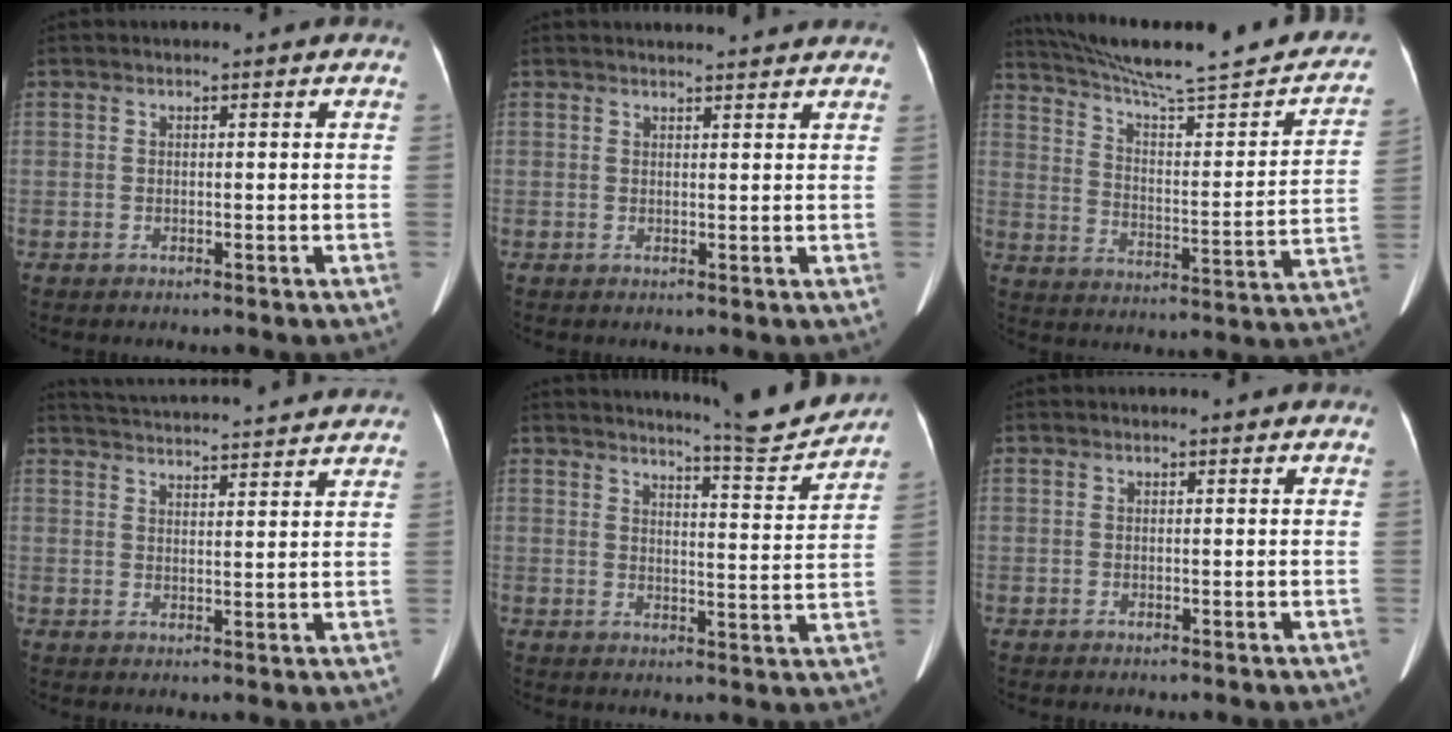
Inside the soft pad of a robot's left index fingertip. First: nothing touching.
{"total": 7.8, "force": [7.4, 0.2, 2.2], "torque": [-0.025, 0.021, 0.076]}
{"total": 26.6, "force": [22.7, 2.5, 13.6], "torque": [-0.209, -0.027, 0.308]}
{"total": 21.1, "force": [20.1, 1.1, 6.4], "torque": [-0.106, 0.005, 0.262]}
{"total": 10.4, "force": [10.1, -0.9, 2.6], "torque": [-0.044, -0.035, 0.132]}
{"total": 1.4, "force": [1.3, -0.1, 0.4], "torque": [-0.013, 0.011, 0.016]}